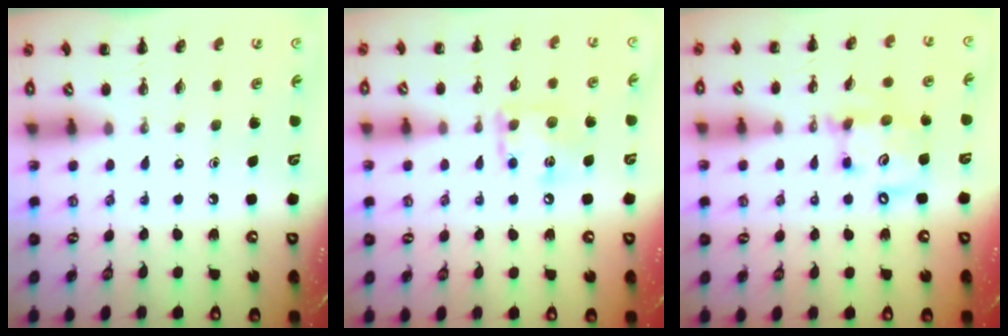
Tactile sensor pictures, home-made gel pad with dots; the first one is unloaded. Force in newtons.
{"total": 10.1, "press": 10.1, "slide": 0.8}
{"total": 12.6, "press": 12.3, "slide": 2.6}